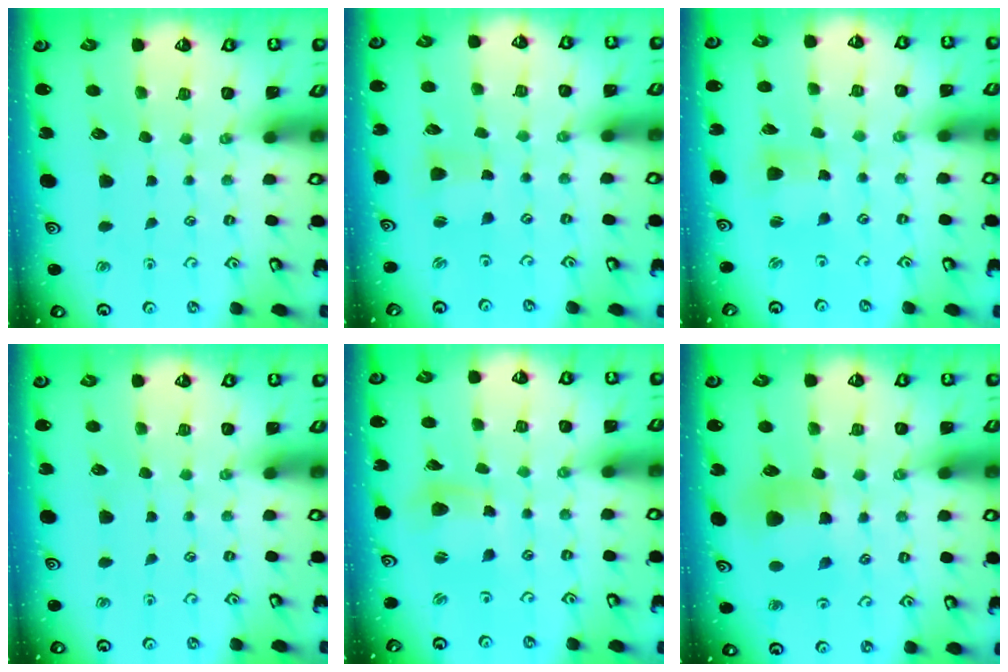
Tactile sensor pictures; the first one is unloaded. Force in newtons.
{"total": 0.8, "press": 0.8, "slide": 0.1}
{"total": 2.9, "press": 2.9, "slide": 0.3}
{"total": 0.0}
{"total": 4.4, "press": 4.4, "slide": 0.5}
{"total": 6.1, "press": 6.1, "slide": 0.6}